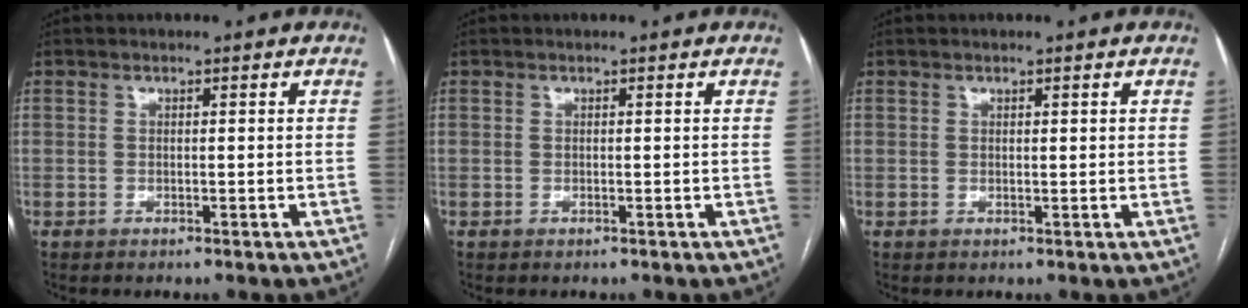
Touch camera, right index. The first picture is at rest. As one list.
[{"total": 0.0}, {"total": 0.8, "force": [0.4, 0.3, 0.6], "torque": [-0.010, 0.002, 0.004]}]